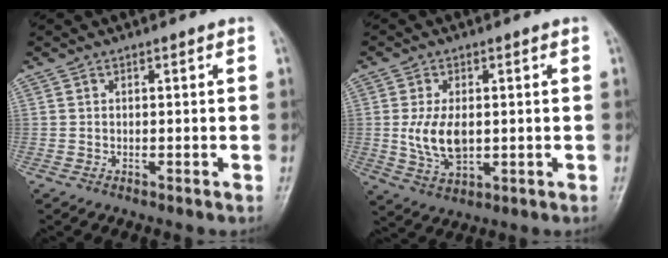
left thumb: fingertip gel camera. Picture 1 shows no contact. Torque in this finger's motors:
{"motor_torque": [0.00, 0.68, 1.11, -0.27, 0.09]}